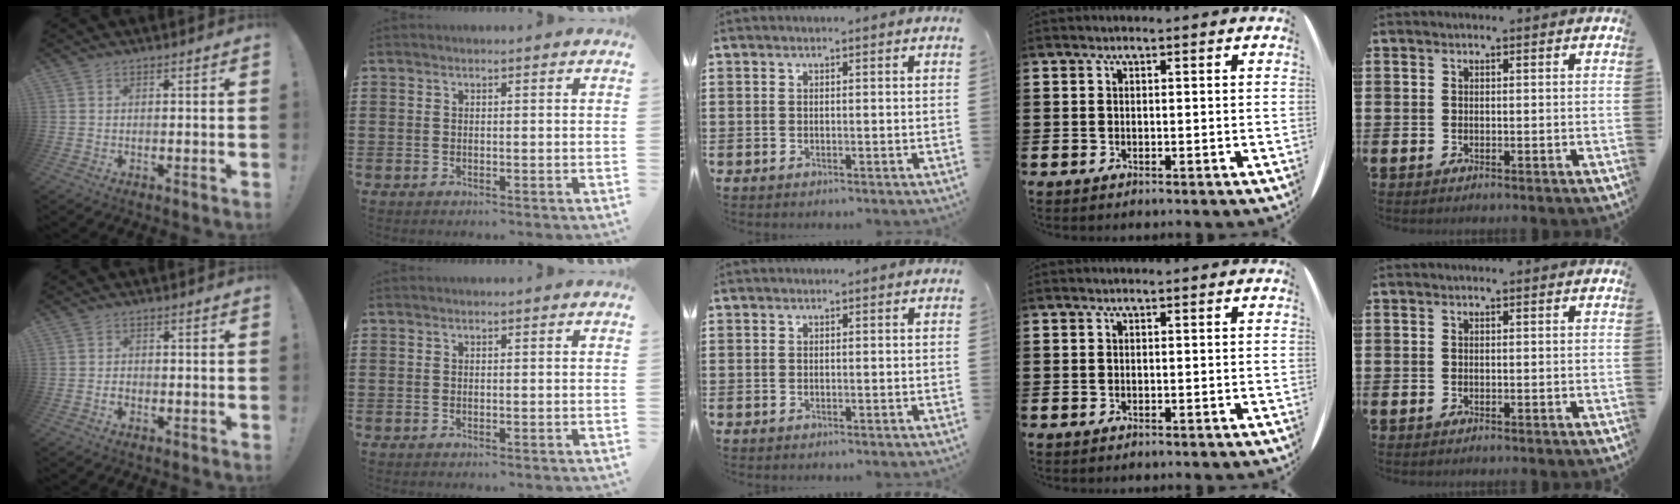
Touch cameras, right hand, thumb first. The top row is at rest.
{"thumb": {"total": 1.6, "force": [-1.1, 1.0, 0.6], "torque": [-0.016, 0.007, -0.018]}}